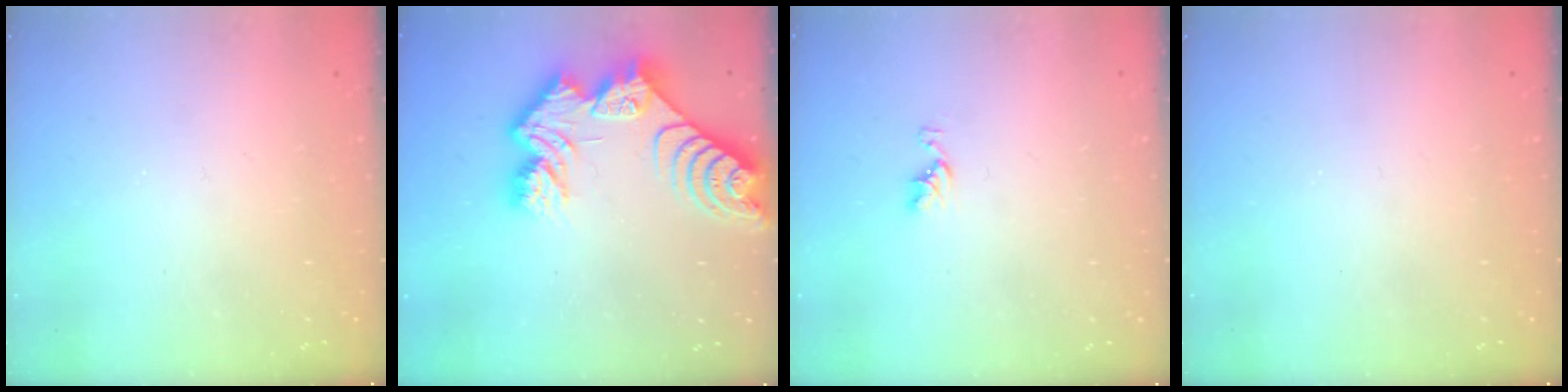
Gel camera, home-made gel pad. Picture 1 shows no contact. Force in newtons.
{"total": 14.5, "press": 14.4, "slide": 1.1}
{"total": 3.9, "press": 3.9, "slide": 0.5}
{"total": 0.0}